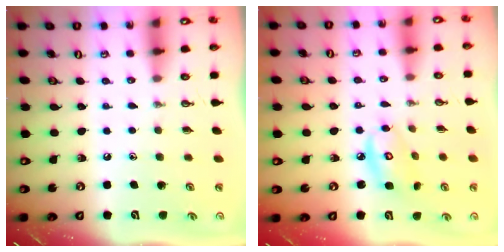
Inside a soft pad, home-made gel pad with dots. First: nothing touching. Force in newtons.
{"total": 7.7, "press": 7.7, "slide": 0.2}